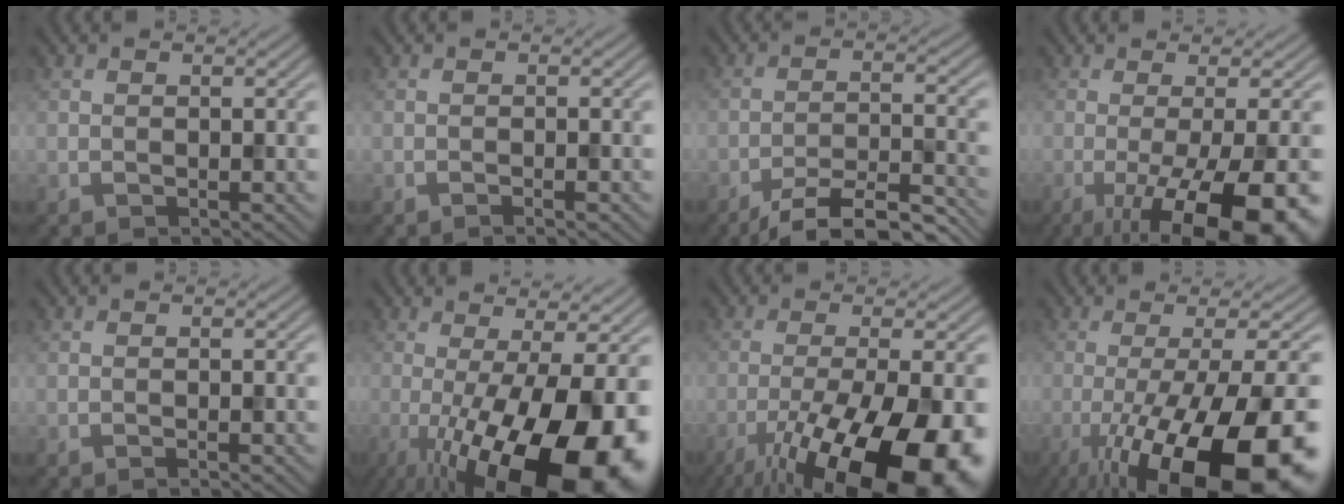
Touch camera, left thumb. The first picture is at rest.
{"total": 1.1, "force": [-0.6, 0.1, 0.9], "torque": [-0.013, 0.000, -0.014]}
{"total": 9.0, "force": [-7.3, 1.7, 5.0], "torque": [-0.086, -0.002, -0.116]}
{"total": 15.2, "force": [-5.7, 4.3, 13.5], "torque": [-0.168, -0.008, -0.081]}
{"total": 0.8, "force": [-0.4, 0.0, 0.6], "torque": [-0.010, 0.000, -0.010]}
{"total": 18.8, "force": [-5.5, 6.1, 16.9], "torque": [-0.254, -0.023, -0.079]}
{"total": 18.3, "force": [-9.1, 5.7, 14.8], "torque": [-0.254, -0.021, -0.144]}
{"total": 21.3, "force": [-9.1, 6.0, 18.3], "torque": [-0.255, -0.020, -0.145]}